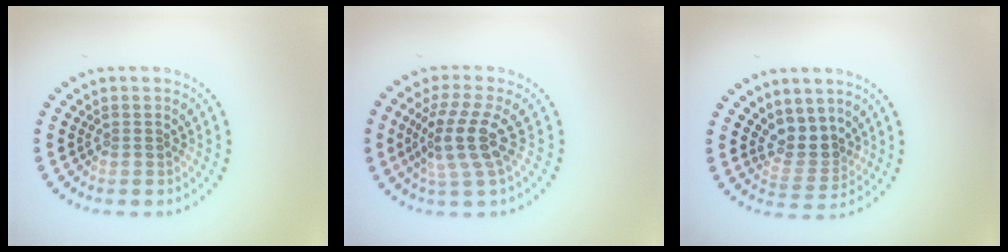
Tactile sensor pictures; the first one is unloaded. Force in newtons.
{"total": 3.9, "press": 3.2, "slide": 2.3}
{"total": 3.0, "press": 2.3, "slide": 1.9}